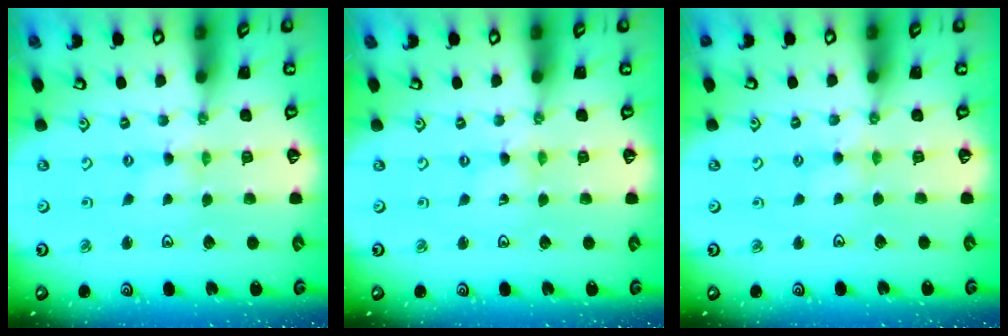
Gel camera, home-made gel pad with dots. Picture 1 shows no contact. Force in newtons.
{"total": 0.0}
{"total": 4.5, "press": 4.4, "slide": 0.6}